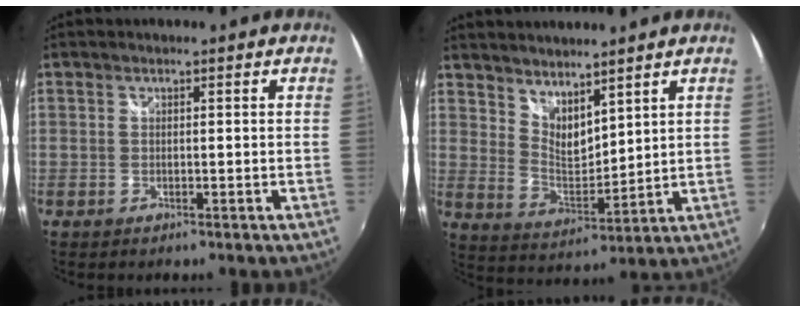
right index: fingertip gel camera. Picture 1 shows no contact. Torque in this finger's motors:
{"motor_torque": [0.09, 0.30, 0.04, 0.01]}